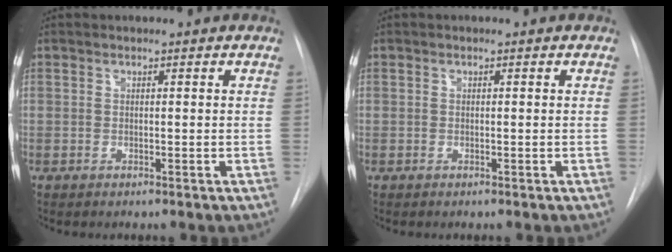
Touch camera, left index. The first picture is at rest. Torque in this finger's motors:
{"motor_torque": [-0.02, 0.00, 0.00, 0.00]}